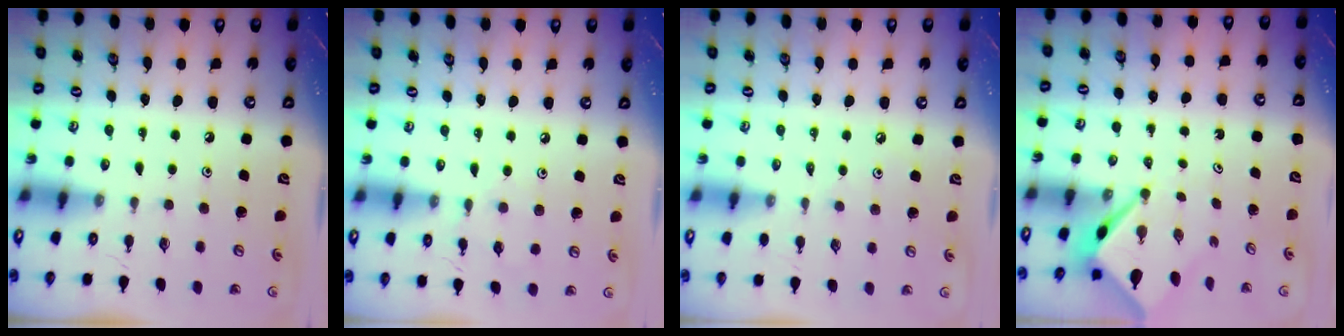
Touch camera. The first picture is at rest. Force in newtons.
{"total": 4.4, "press": 4.4, "slide": 0.6}
{"total": 2.4, "press": 2.3, "slide": 0.5}
{"total": 3.1, "press": 3.1, "slide": 0.2}